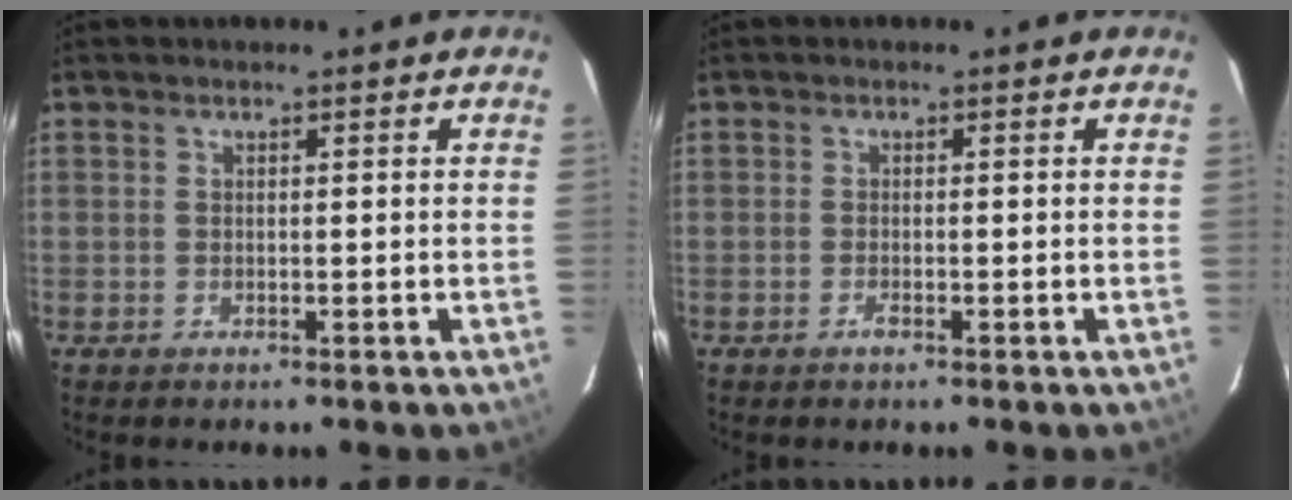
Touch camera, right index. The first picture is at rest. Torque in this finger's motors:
{"motor_torque": [0.06, 0.02, -0.02, 0.01]}